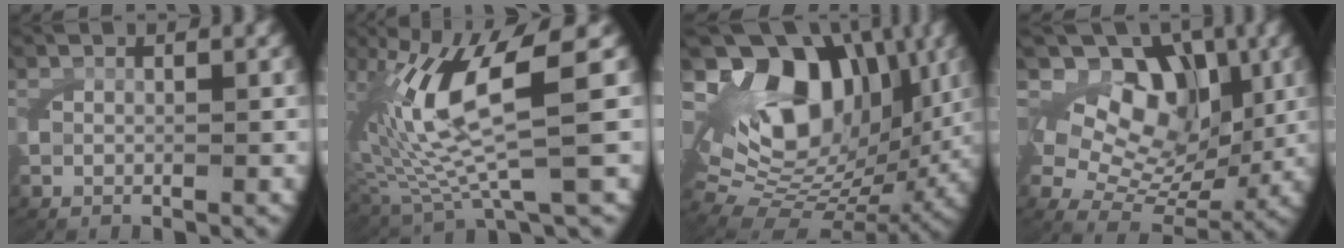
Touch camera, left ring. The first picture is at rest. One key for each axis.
{"total": 11.3, "fx": 1.5, "fy": 5.8, "fz": 9.6, "tx": -0.202, "ty": -0.010, "tz": 0.035}
{"total": 19.0, "fx": 3.5, "fy": 13.6, "fz": 12.8, "tx": -0.227, "ty": -0.004, "tz": 0.059}
{"total": 12.0, "fx": 2.5, "fy": 9.0, "fz": 7.6, "tx": -0.134, "ty": -0.022, "tz": 0.041}